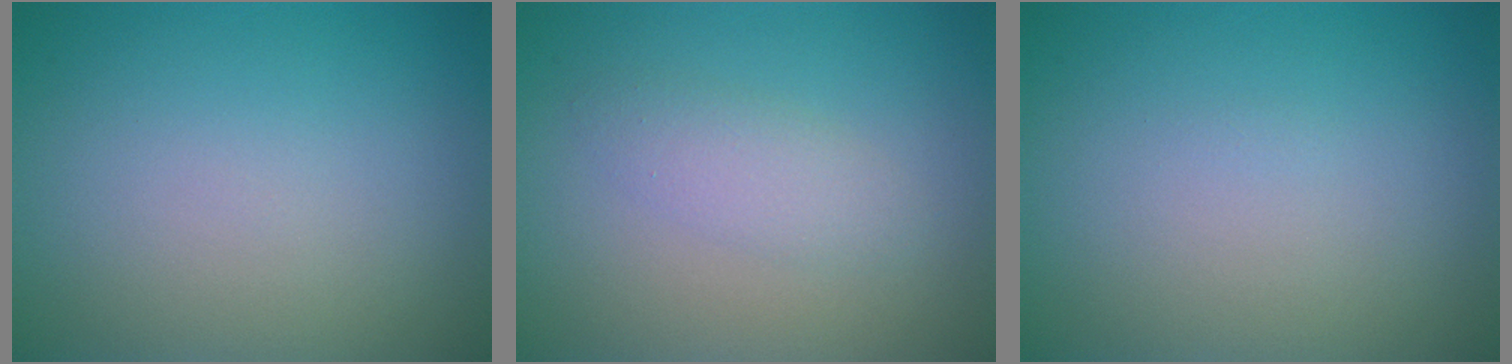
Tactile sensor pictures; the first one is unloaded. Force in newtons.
{"total": 2.1, "press": 2.1, "slide": 0.1}
{"total": 0.0}